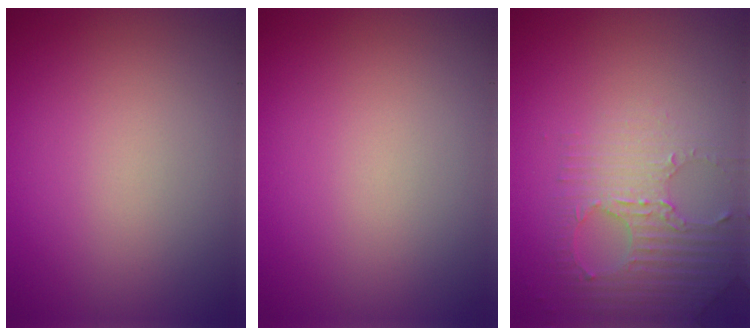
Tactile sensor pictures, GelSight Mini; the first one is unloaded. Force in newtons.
{"total": 0.0}
{"total": 2.8, "press": 2.7, "slide": 0.9}